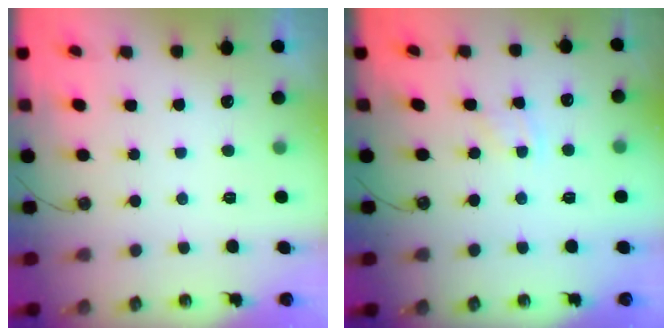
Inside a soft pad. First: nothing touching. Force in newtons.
{"total": 2.2, "press": 2.1, "slide": 0.4}